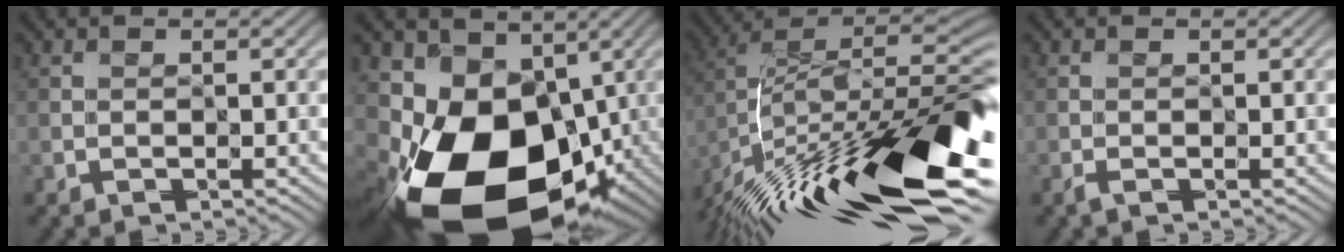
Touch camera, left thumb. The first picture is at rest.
{"total": 17.1, "force": [-3.4, 12.3, 11.4], "torque": [-0.212, -0.041, -0.041]}
{"total": 18.0, "force": [-9.3, 5.3, 14.5], "torque": [-0.262, 0.007, -0.172]}
{"total": 0.7, "force": [-0.4, 0.0, 0.6], "torque": [-0.017, -0.001, -0.010]}